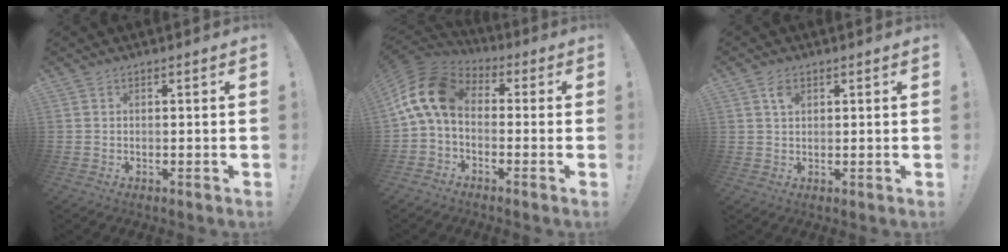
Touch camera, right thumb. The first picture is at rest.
{"total": 13.9, "force": [1.2, 8.5, 10.9], "torque": [-0.216, 0.019, 0.028]}
{"total": 3.0, "force": [1.5, 1.7, 2.0], "torque": [-0.021, -0.007, 0.023]}